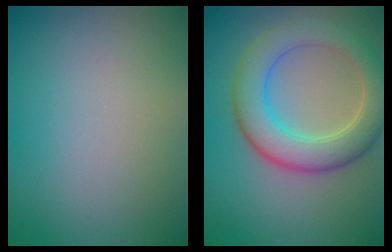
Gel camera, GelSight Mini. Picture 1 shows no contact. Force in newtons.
{"total": 6.2, "press": 6.2, "slide": 0.4}